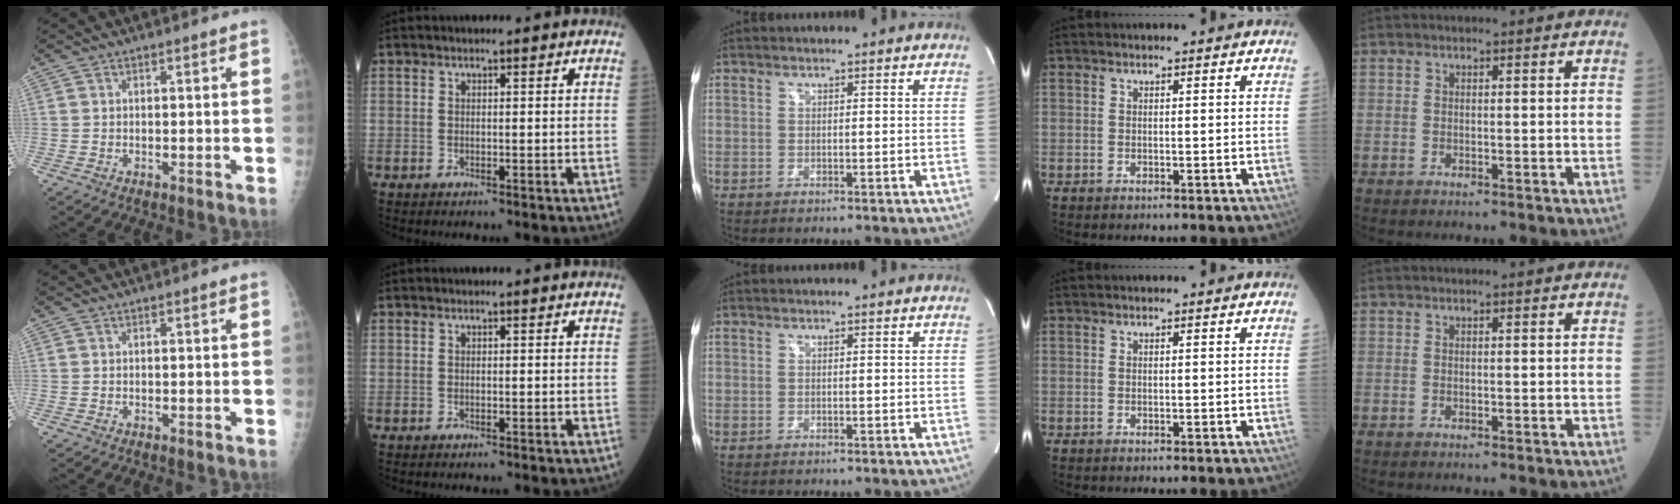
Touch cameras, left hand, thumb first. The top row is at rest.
{}